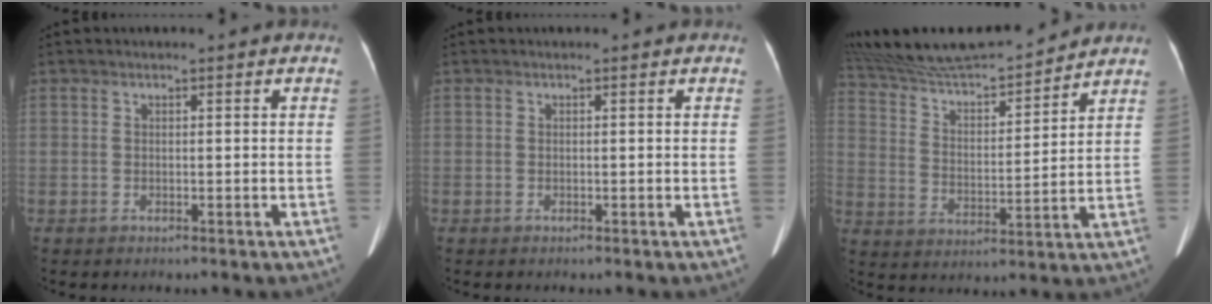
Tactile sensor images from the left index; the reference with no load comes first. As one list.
[{"total": 0.0}, {"total": 17.3, "force": [16.3, 1.3, 5.6], "torque": [-0.109, 0.010, 0.281]}]